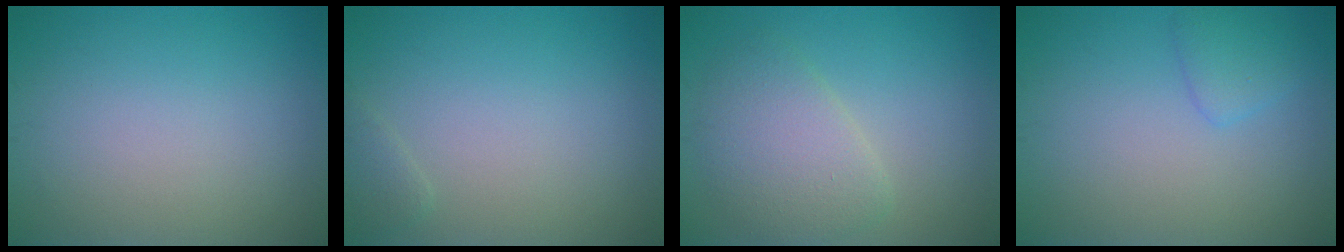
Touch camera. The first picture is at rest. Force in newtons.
{"total": 0.9, "press": 0.9, "slide": 0.1}
{"total": 4.0, "press": 3.9, "slide": 0.5}
{"total": 1.7, "press": 1.7, "slide": 0.2}